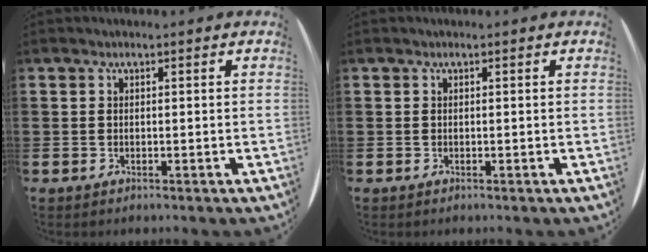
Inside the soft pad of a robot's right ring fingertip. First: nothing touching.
{"total": 0.0}